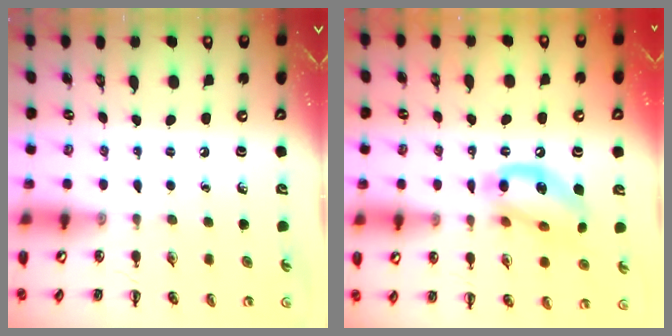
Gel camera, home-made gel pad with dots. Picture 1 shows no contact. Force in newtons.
{"total": 13.5, "press": 13.1, "slide": 3.1}